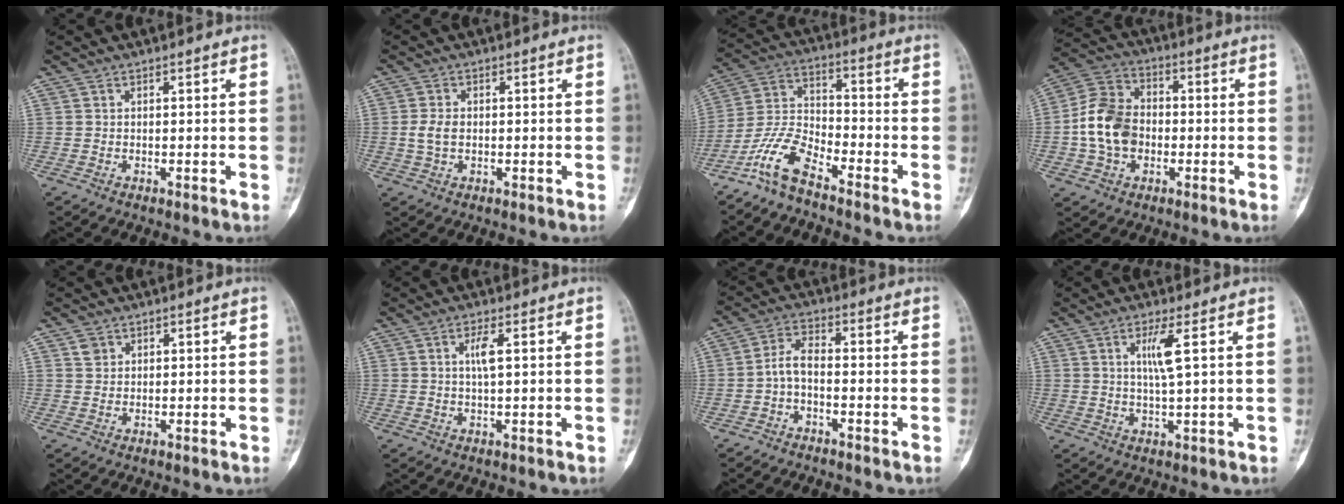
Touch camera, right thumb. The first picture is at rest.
{"total": 3.4, "force": [-0.1, 2.3, 2.6], "torque": [-0.055, 0.007, -0.002]}
{"total": 9.2, "force": [-6.9, 3.0, 5.3], "torque": [-0.118, 0.053, -0.150]}
{"total": 12.1, "force": [-1.7, 9.1, 7.8], "torque": [-0.133, 0.030, -0.040]}
{"total": 1.8, "force": [1.0, 1.4, 0.5], "torque": [0.001, -0.002, 0.016]}
{"total": 3.1, "force": [0.8, 0.6, 2.9], "torque": [-0.057, -0.001, 0.016]}
{"total": 4.4, "force": [-1.6, 2.0, 3.6], "torque": [-0.070, 0.028, -0.040]}
{"total": 4.8, "force": [1.5, 0.0, 4.5], "torque": [-0.094, -0.013, 0.030]}